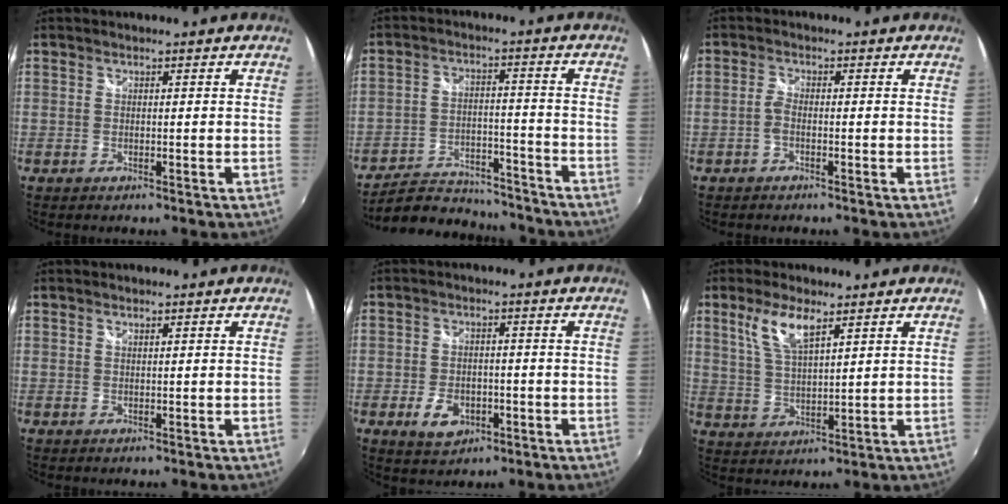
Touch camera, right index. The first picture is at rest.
{"total": 16.7, "force": [-14.9, 5.4, 5.1], "torque": [-0.117, 0.010, -0.210]}
{"total": 1.6, "force": [-0.8, 0.5, 1.3], "torque": [-0.035, 0.003, -0.020]}
{"total": 0.5, "force": [0.4, 0.1, 0.3], "torque": [-0.005, 0.002, 0.008]}
{"total": 6.0, "force": [-2.5, 4.2, 3.5], "torque": [-0.078, 0.001, -0.036]}
{"total": 7.1, "force": [4.1, 2.1, 5.4], "torque": [-0.110, 0.002, 0.087]}